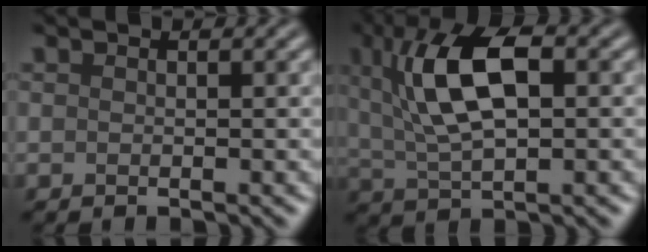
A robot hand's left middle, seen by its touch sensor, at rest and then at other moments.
{"total": 8.5, "force": [1.9, 3.7, 7.4], "torque": [-0.142, 0.013, 0.029]}